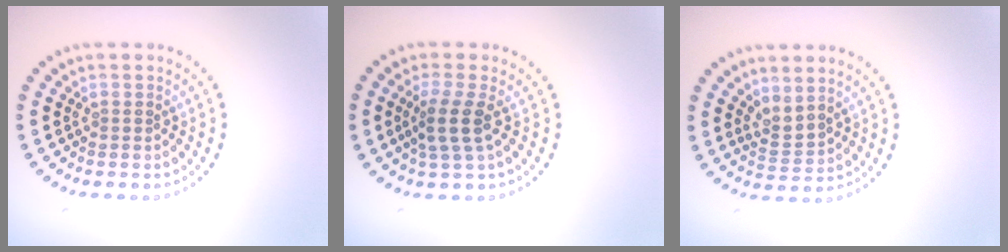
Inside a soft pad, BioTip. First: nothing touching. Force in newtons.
{"total": 2.6, "press": 2.1, "slide": 1.6}
{"total": 2.1, "press": 1.4, "slide": 1.6}